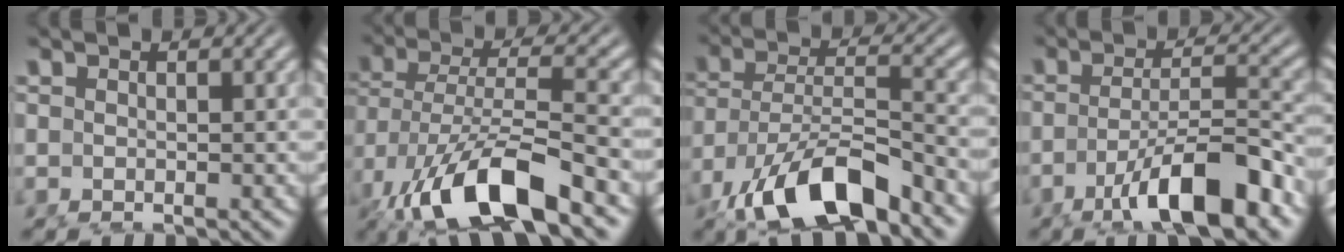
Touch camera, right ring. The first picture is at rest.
{"total": 7.8, "force": [-3.9, 2.1, 6.5], "torque": [-0.134, -0.040, -0.037]}
{"total": 7.4, "force": [-3.8, 3.1, 5.6], "torque": [-0.108, -0.035, -0.045]}
{"total": 7.2, "force": [-3.6, 0.9, 6.2], "torque": [-0.091, -0.017, -0.051]}